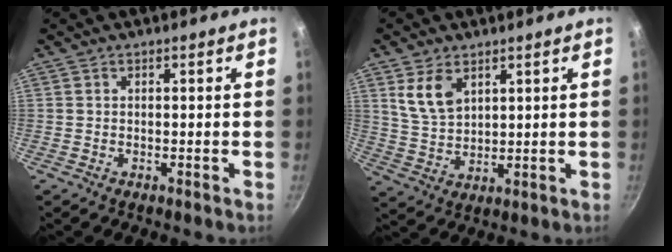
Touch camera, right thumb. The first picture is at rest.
{"total": 7.7, "force": [3.8, 4.6, 4.8], "torque": [-0.079, -0.022, 0.082]}